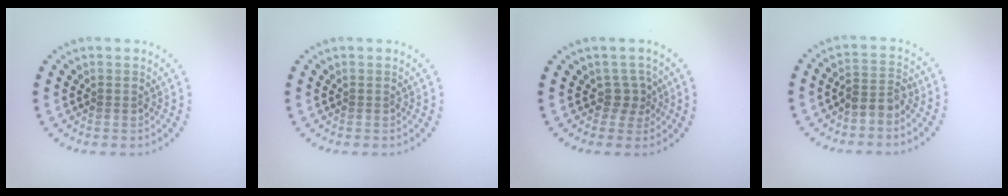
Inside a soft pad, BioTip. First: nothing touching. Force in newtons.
{"total": 0.0}
{"total": 2.0, "press": 1.4, "slide": 1.4}
{"total": 2.2, "press": 1.9, "slide": 1.2}